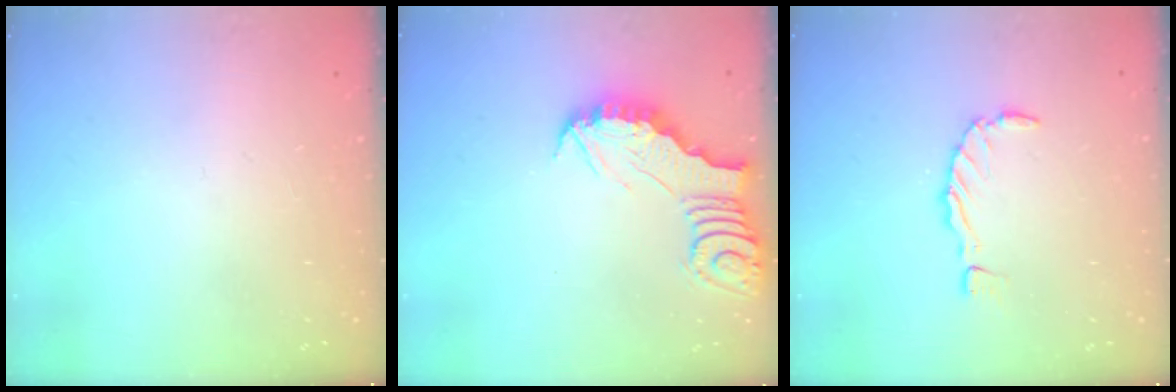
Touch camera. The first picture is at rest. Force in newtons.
{"total": 3.1, "press": 3.1, "slide": 0.2}
{"total": 0.7, "press": 0.7, "slide": 0.2}